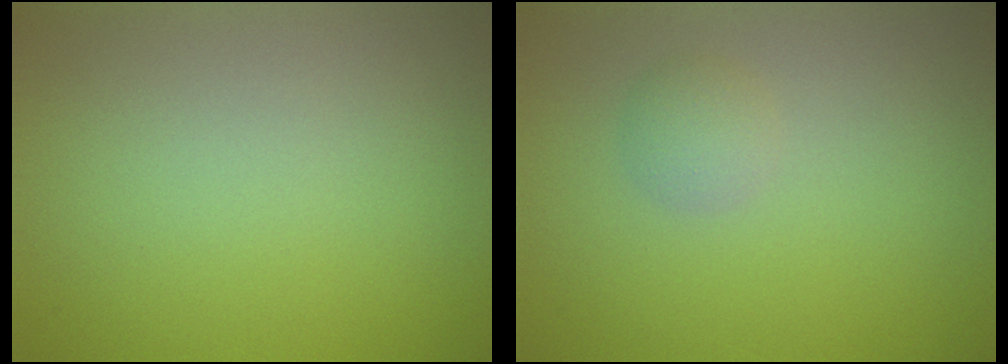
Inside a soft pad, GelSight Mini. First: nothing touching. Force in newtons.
{"total": 1.4, "press": 1.4, "slide": 0.1}